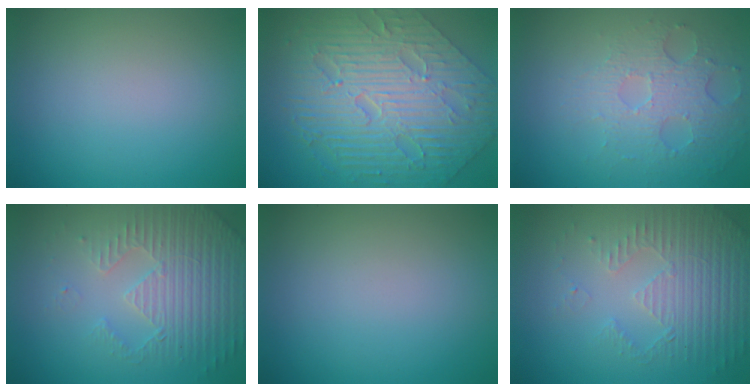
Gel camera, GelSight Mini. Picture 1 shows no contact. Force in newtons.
{"total": 10.4, "press": 7.1, "slide": 7.6}
{"total": 4.0, "press": 3.2, "slide": 2.5}
{"total": 5.0, "press": 3.7, "slide": 3.4}
{"total": 0.0}
{"total": 5.1, "press": 3.5, "slide": 3.7}